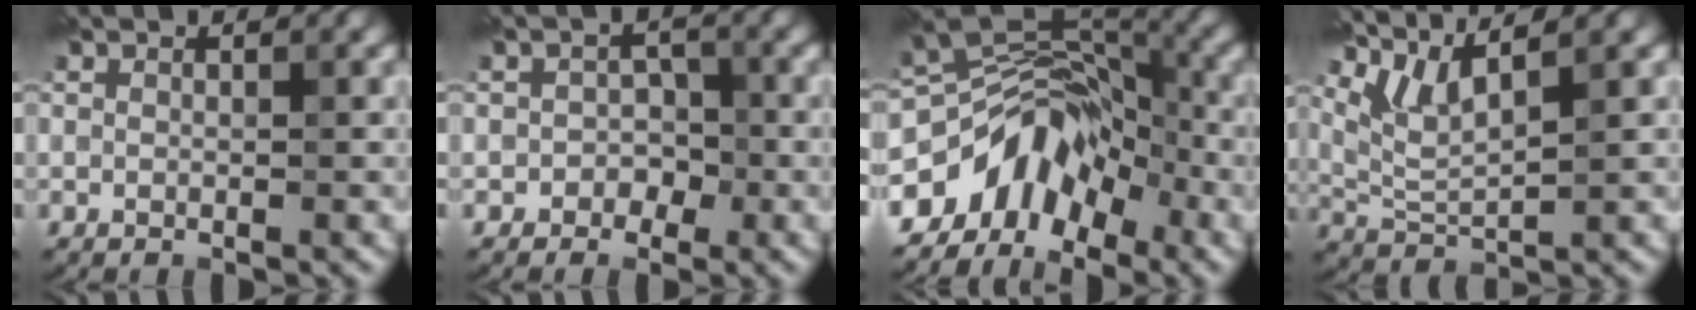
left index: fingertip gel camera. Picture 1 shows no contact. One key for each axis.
{"total": 1.8, "fx": -0.9, "fy": 1.6, "fz": 0.5, "tx": 0.013, "ty": 0.010, "tz": -0.024}
{"total": 7.7, "fx": -4.6, "fy": 4.7, "fz": 4.0, "tx": -0.048, "ty": 0.014, "tz": -0.100}
{"total": 3.8, "fx": 3.1, "fy": 0.6, "fz": 2.2, "tx": -0.058, "ty": 0.007, "tz": 0.071}